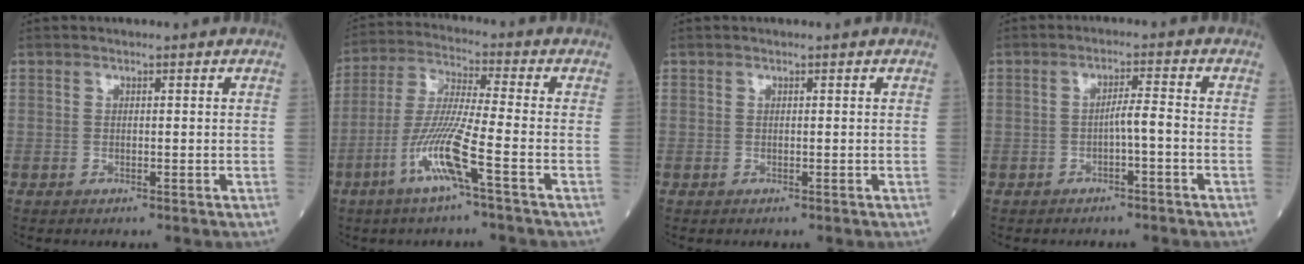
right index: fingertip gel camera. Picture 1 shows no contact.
{"total": 10.1, "force": [-4.7, -0.8, 8.9], "torque": [-0.181, -0.006, -0.096]}
{"total": 0.0}
{"total": 2.7, "force": [-1.1, 0.0, 2.5], "torque": [-0.040, 0.005, -0.018]}